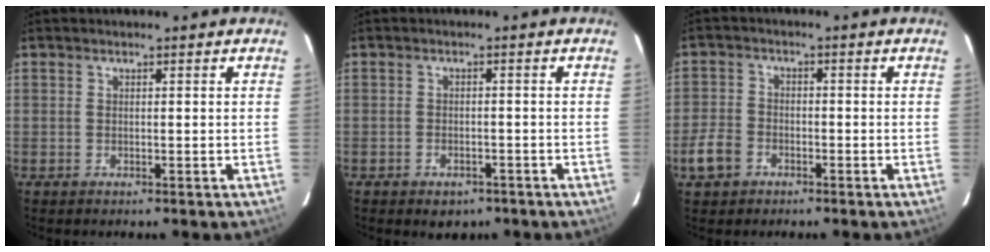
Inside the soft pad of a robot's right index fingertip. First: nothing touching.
{"total": 4.2, "force": [-2.8, 2.8, 1.6], "torque": [-0.034, 0.001, -0.031]}
{"total": 5.8, "force": [-3.0, 4.3, 2.4], "torque": [-0.062, 0.009, -0.056]}